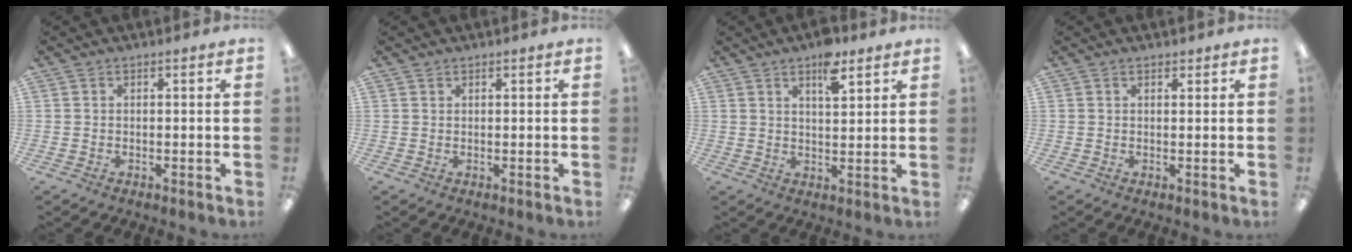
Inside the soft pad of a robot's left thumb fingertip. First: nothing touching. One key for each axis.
{"total": 0.8, "fx": 0.7, "fy": 0.4, "fz": -0.1, "tx": 0.002, "ty": 0.000, "tz": 0.013}
{"total": 6.9, "fx": 4.7, "fy": 2.6, "fz": 4.3, "tx": -0.055, "ty": -0.024, "tz": 0.077}
{"total": 1.2, "fx": 1.0, "fy": 0.6, "fz": 0.1, "tx": 0.005, "ty": -0.004, "tz": 0.019}